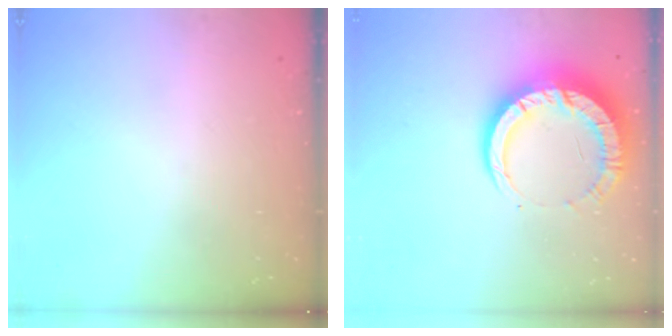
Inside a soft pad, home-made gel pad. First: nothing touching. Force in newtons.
{"total": 13.3, "press": 13.2, "slide": 1.3}